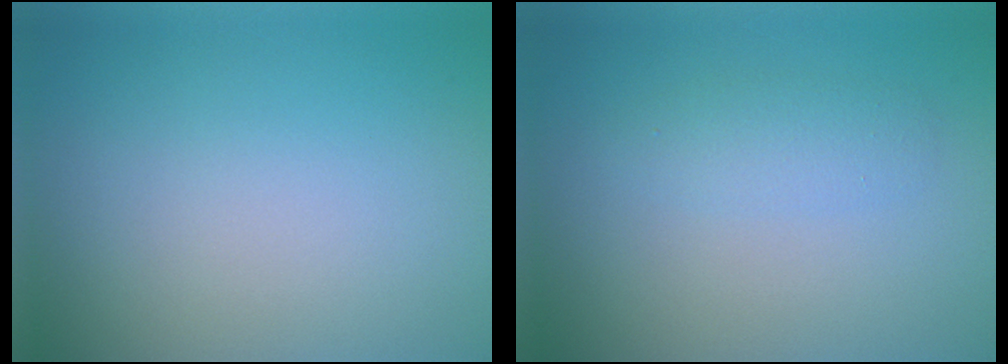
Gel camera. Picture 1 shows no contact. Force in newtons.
{"total": 1.7, "press": 1.7, "slide": 0.0}